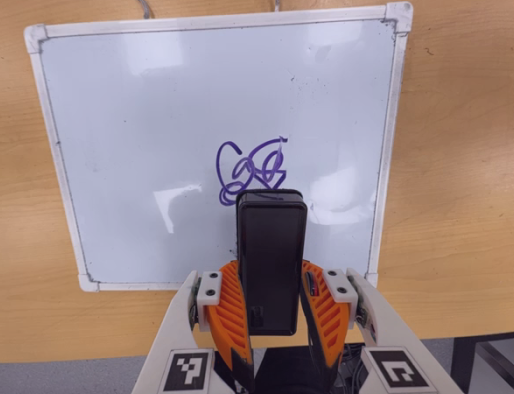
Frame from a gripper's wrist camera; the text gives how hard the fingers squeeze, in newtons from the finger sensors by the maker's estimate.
{"total": 9.3, "left": 6.9, "right": 11.7}